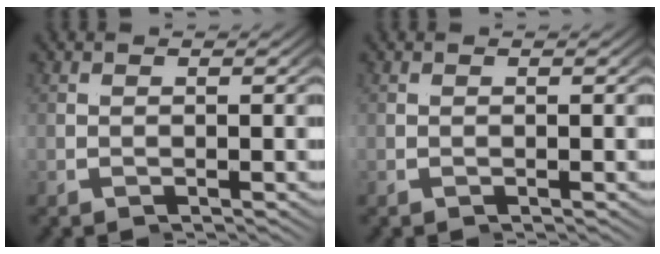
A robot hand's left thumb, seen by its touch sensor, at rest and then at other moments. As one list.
[{"total": 0.0}]